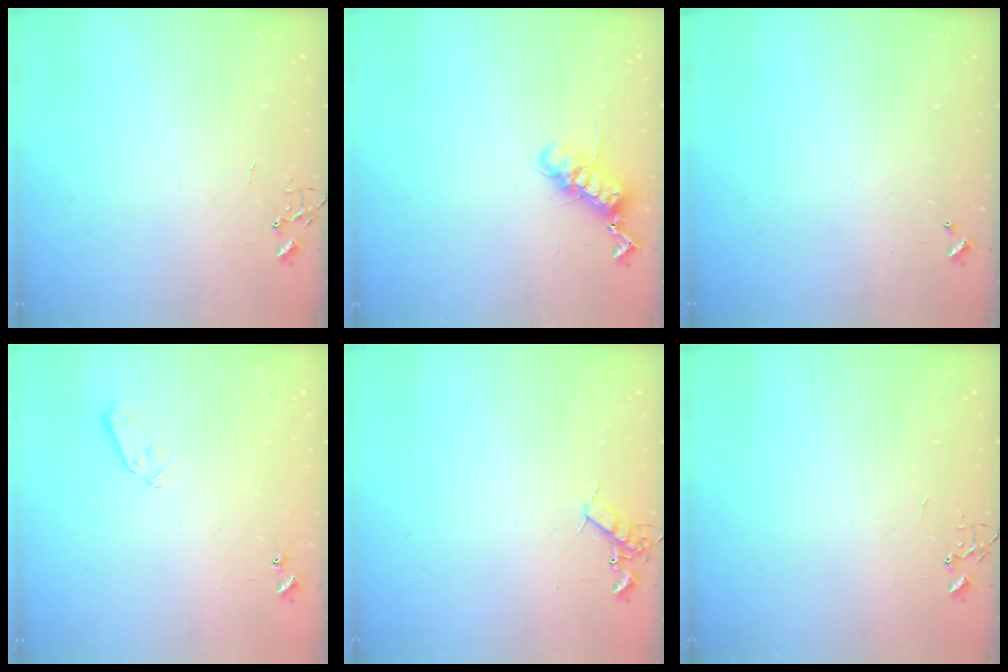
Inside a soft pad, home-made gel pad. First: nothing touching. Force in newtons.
{"total": 11.8, "press": 11.8, "slide": 1.2}
{"total": 0.0}
{"total": 3.8, "press": 3.7, "slide": 0.9}
{"total": 7.5, "press": 7.5, "slide": 0.8}
{"total": 0.0}